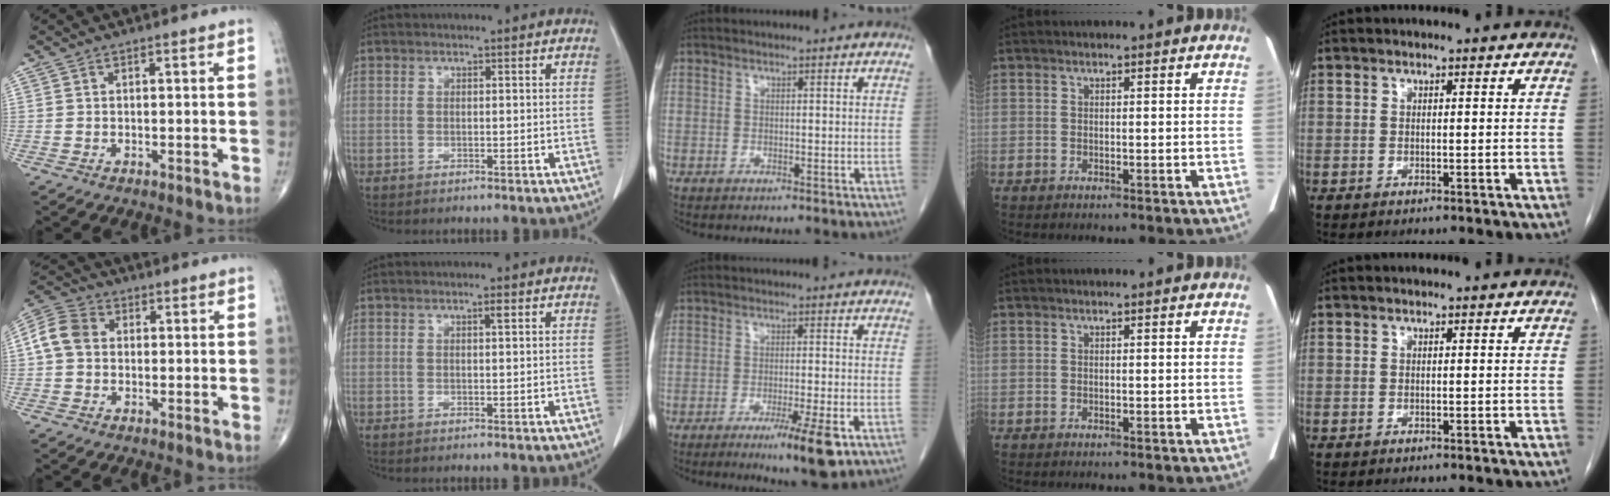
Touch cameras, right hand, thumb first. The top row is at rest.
{"thumb": {"total": 7.1, "force": [0.4, 5.7, 4.3], "torque": [-0.079, 0.021, -0.003]}, "index": {"total": 0.9, "force": [0.4, 0.1, 0.8], "torque": [-0.016, 0.001, 0.007]}, "middle": {"total": 7.1, "force": [-3.7, 0.0, 6.0], "torque": [-0.093, -0.018, -0.054]}}